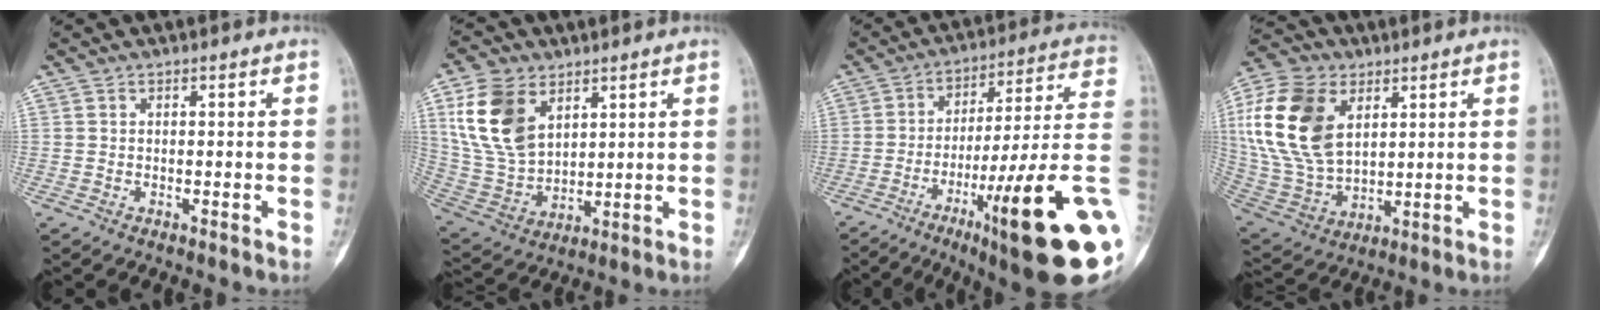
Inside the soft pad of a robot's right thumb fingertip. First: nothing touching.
{"total": 14.8, "force": [6.3, 9.5, 9.4], "torque": [-0.172, -0.022, 0.137]}
{"total": 25.6, "force": [-8.5, 2.6, 24.0], "torque": [-0.305, 0.030, -0.126]}
{"total": 20.0, "force": [5.9, 12.8, 14.2], "torque": [-0.279, -0.014, 0.114]}